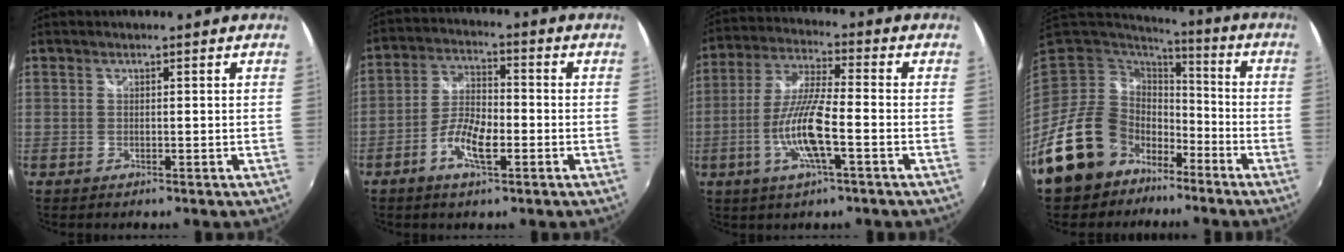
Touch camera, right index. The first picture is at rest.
{"total": 7.4, "force": [-3.4, 2.8, 6.0], "torque": [-0.125, 0.004, -0.063]}
{"total": 11.7, "force": [-3.8, 1.7, 10.9], "torque": [-0.227, -0.005, -0.073]}
{"total": 18.6, "force": [-11.1, 13.2, 6.9], "torque": [-0.177, 0.015, -0.172]}